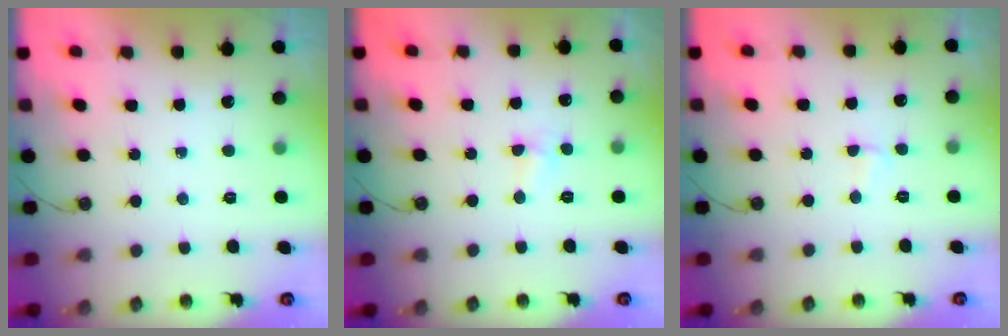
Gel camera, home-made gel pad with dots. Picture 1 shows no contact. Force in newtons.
{"total": 3.8, "press": 3.8, "slide": 0.6}
{"total": 3.7, "press": 1.9, "slide": 3.2}